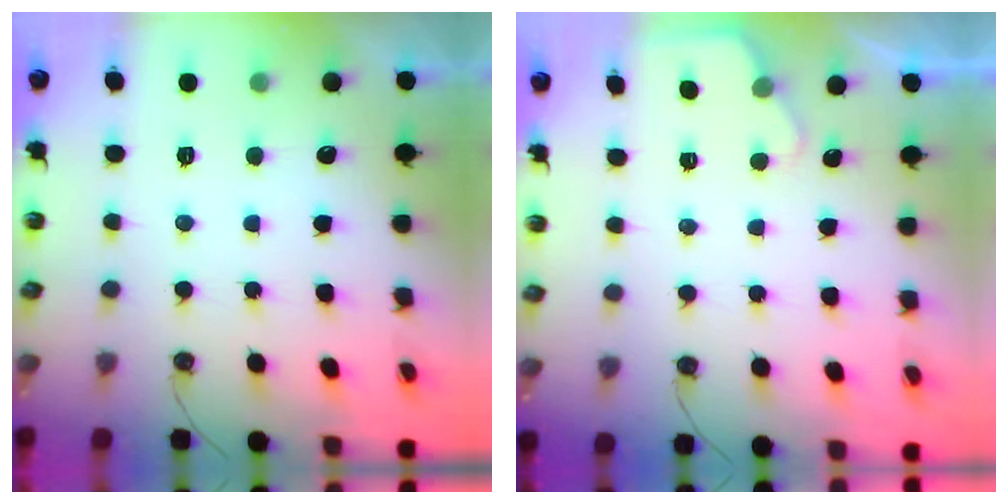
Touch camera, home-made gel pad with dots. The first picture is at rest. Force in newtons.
{"total": 1.7, "press": 1.7, "slide": 0.3}